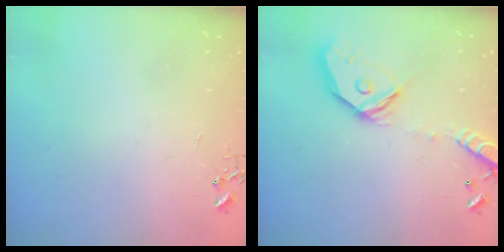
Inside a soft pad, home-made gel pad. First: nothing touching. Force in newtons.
{"total": 18.4, "press": 18.2, "slide": 3.1}